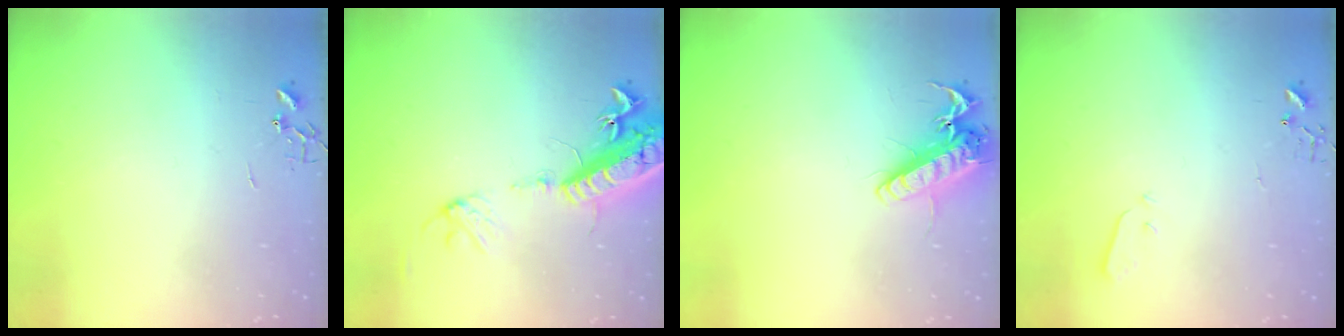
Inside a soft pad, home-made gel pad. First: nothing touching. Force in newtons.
{"total": 18.2, "press": 17.7, "slide": 4.2}
{"total": 13.8, "press": 13.7, "slide": 1.9}
{"total": 3.0, "press": 3.0, "slide": 0.3}